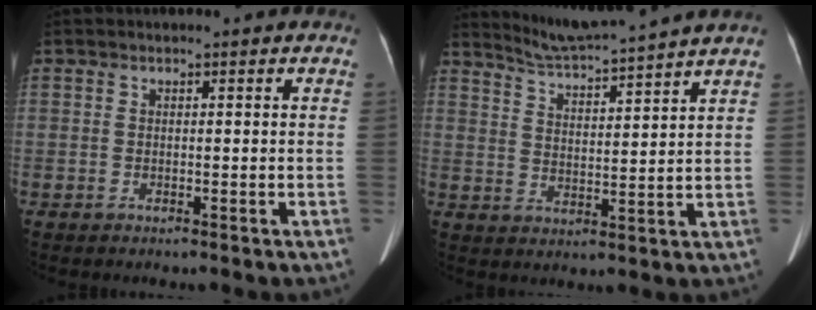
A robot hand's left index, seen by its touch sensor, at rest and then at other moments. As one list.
[{"total": 10.2, "force": [9.6, -1.7, 3.2], "torque": [-0.067, 0.004, 0.156]}]